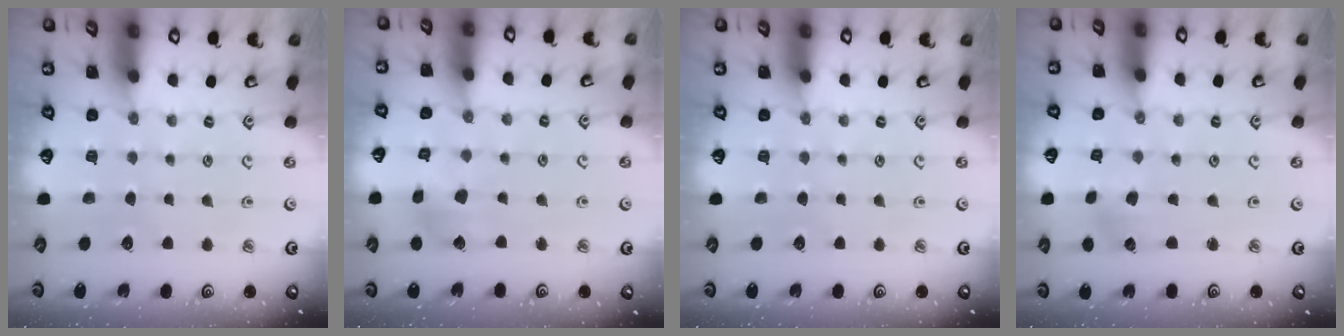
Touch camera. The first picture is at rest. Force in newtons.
{"total": 6.4, "press": 6.4, "slide": 0.5}
{"total": 0.0}
{"total": 2.6, "press": 2.6, "slide": 0.2}